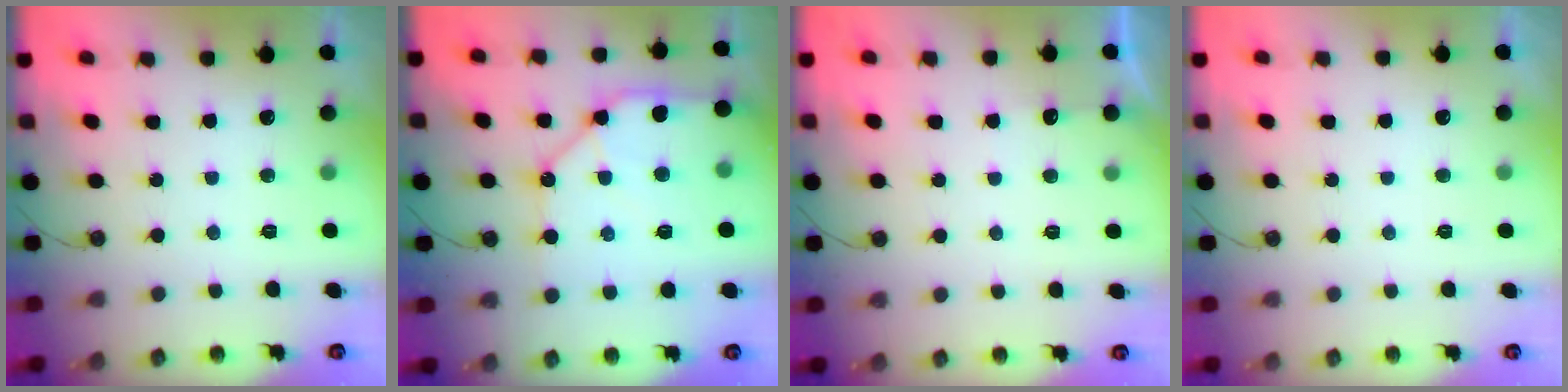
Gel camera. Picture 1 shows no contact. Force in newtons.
{"total": 11.9, "press": 11.8, "slide": 1.1}
{"total": 2.7, "press": 2.7, "slide": 0.3}
{"total": 0.0}